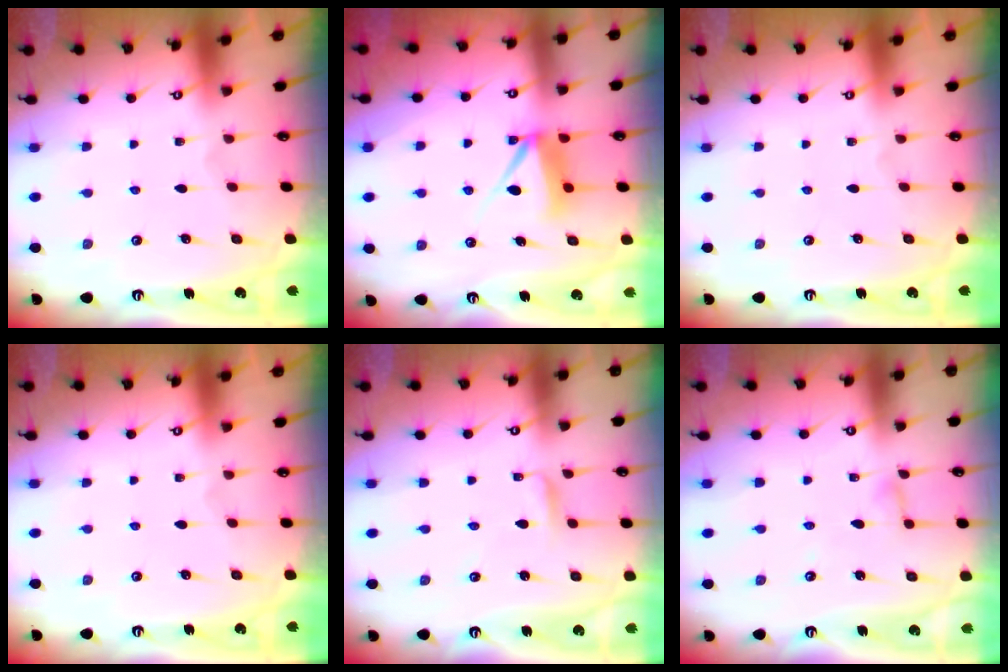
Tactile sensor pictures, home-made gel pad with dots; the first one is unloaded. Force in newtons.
{"total": 7.8, "press": 7.7, "slide": 0.6}
{"total": 0.0}
{"total": 0.0}
{"total": 3.0, "press": 3.0, "slide": 0.3}
{"total": 3.3, "press": 3.3, "slide": 0.3}